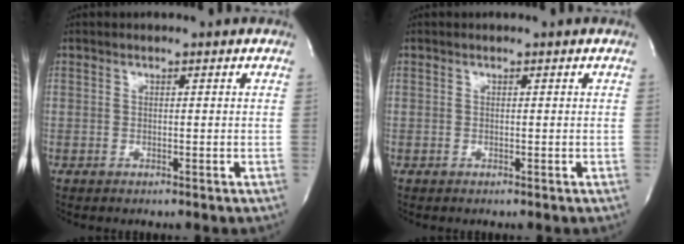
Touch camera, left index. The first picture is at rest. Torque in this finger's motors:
{"motor_torque": [-0.09, 0.11, 0.00, 0.00]}